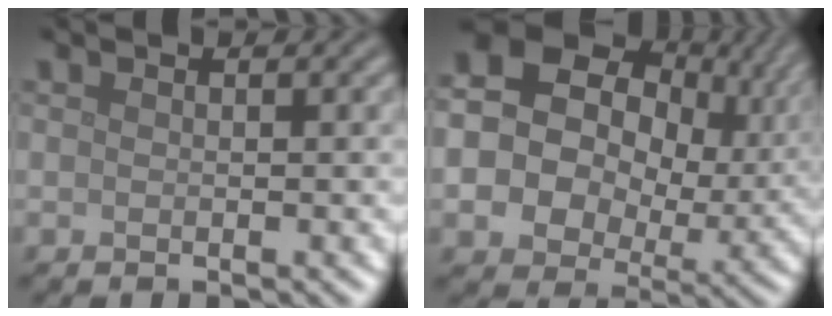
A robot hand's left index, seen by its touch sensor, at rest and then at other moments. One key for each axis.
{"total": 17.9, "fx": 4.2, "fy": 14.6, "fz": 9.3, "tx": -0.218, "ty": 0.023, "tz": 0.075}